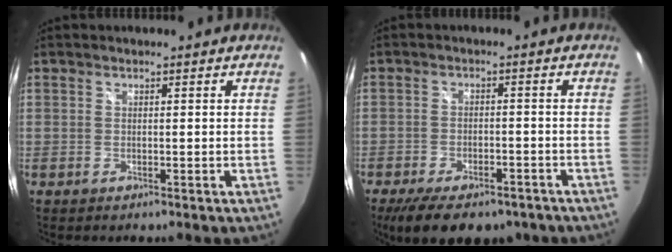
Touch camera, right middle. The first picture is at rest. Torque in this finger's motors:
{"motor_torque": [1.20, -0.92, 0.26, 0.09]}